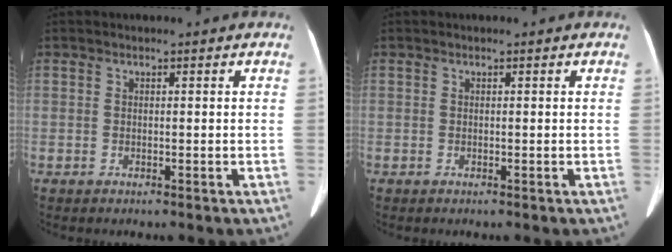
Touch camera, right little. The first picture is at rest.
{"total": 0.0}